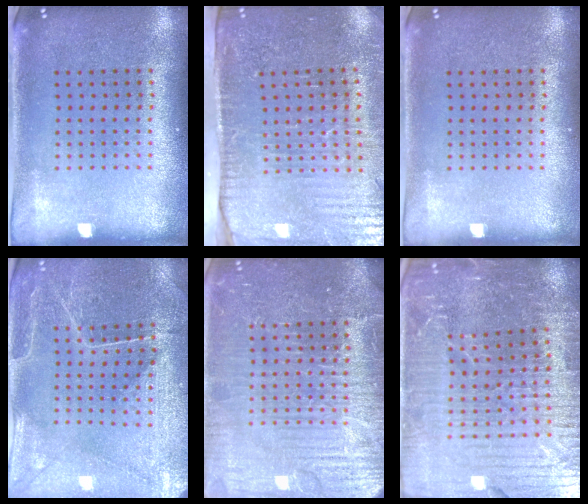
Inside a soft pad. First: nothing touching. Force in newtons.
{"total": 4.3, "press": 3.7, "slide": 2.1}
{"total": 0.0}
{"total": 1.1, "press": 1.0, "slide": 0.4}
{"total": 7.3, "press": 7.2, "slide": 1.0}
{"total": 5.4, "press": 5.0, "slide": 2.1}